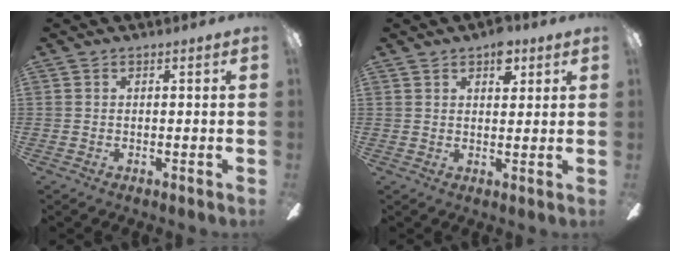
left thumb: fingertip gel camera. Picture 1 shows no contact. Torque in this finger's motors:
{"motor_torque": [0.48, 0.39, 0.40, -0.23, 0.01]}